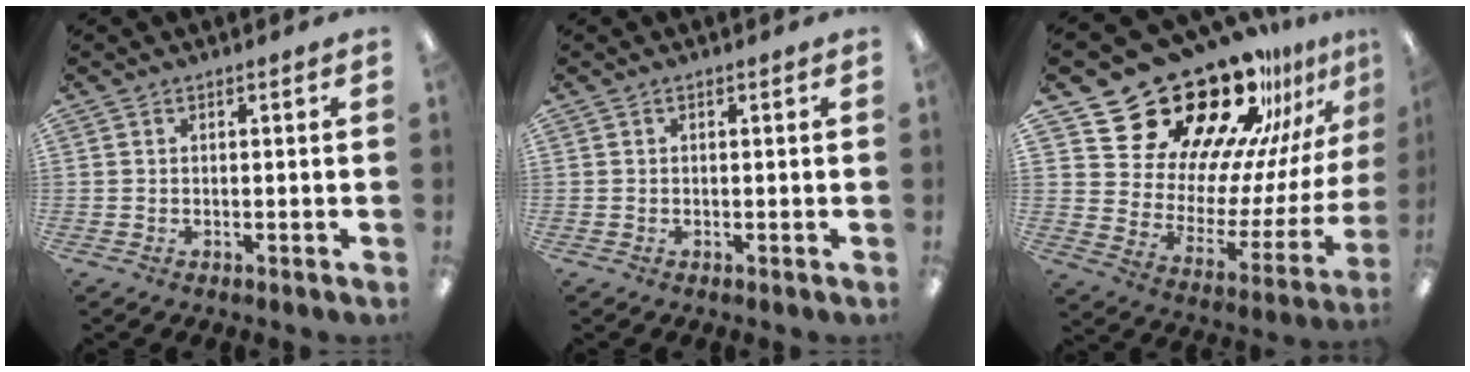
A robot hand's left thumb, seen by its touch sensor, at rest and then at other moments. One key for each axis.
{"total": 0.0}
{"total": 26.8, "fx": 22.1, "fy": 12.5, "fz": 8.5, "tx": -0.107, "ty": -0.189, "tz": 0.404}